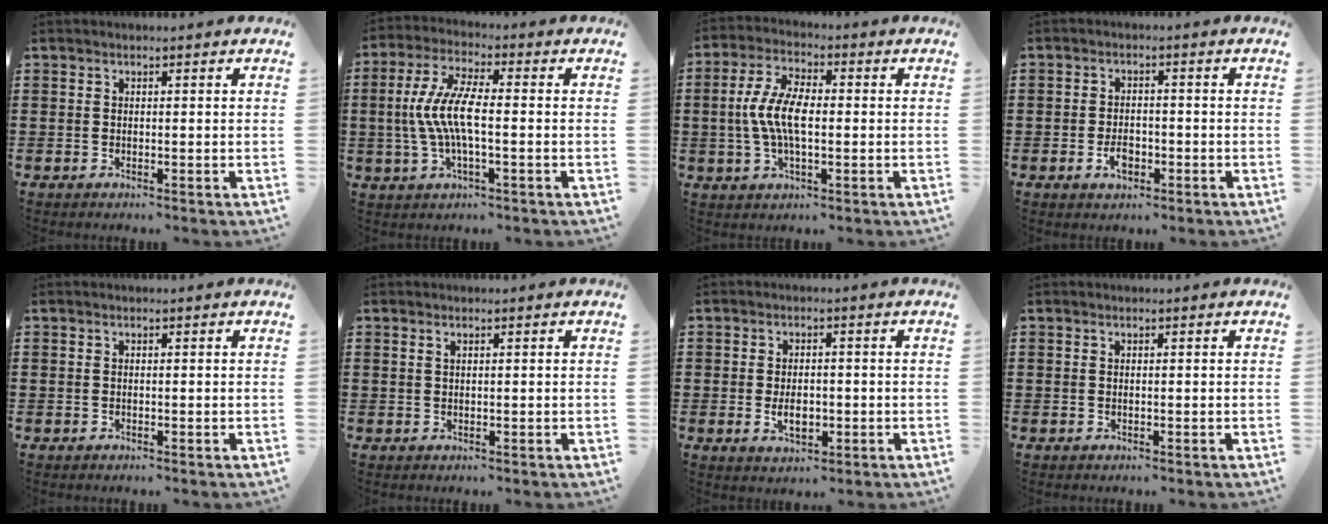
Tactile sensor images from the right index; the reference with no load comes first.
{"total": 8.3, "force": [-1.1, 2.3, 7.9], "torque": [-0.180, -0.013, -0.030]}
{"total": 7.6, "force": [-0.6, 3.2, 6.9], "torque": [-0.157, -0.004, -0.021]}
{"total": 3.8, "force": [-2.1, 1.8, 2.6], "torque": [-0.060, 0.000, -0.044]}
{"total": 0.0}
{"total": 0.6, "force": [0.3, 0.2, 0.5], "torque": [-0.010, 0.002, 0.006]}
{"total": 3.6, "force": [-0.7, 2.0, 2.9], "torque": [-0.049, -0.001, -0.014]}
{"total": 0.0}